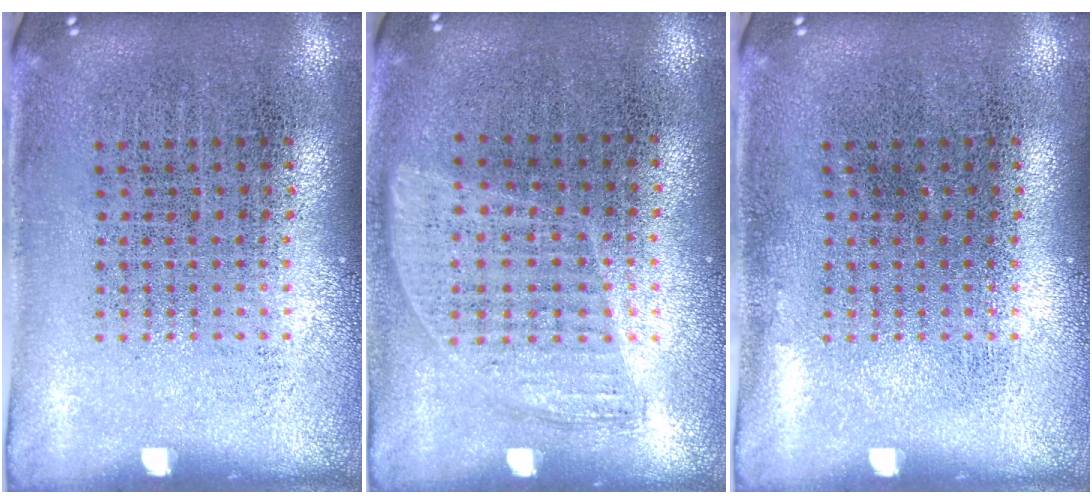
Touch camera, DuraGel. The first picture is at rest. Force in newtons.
{"total": 0.9, "press": 0.8, "slide": 0.4}
{"total": 0.0}